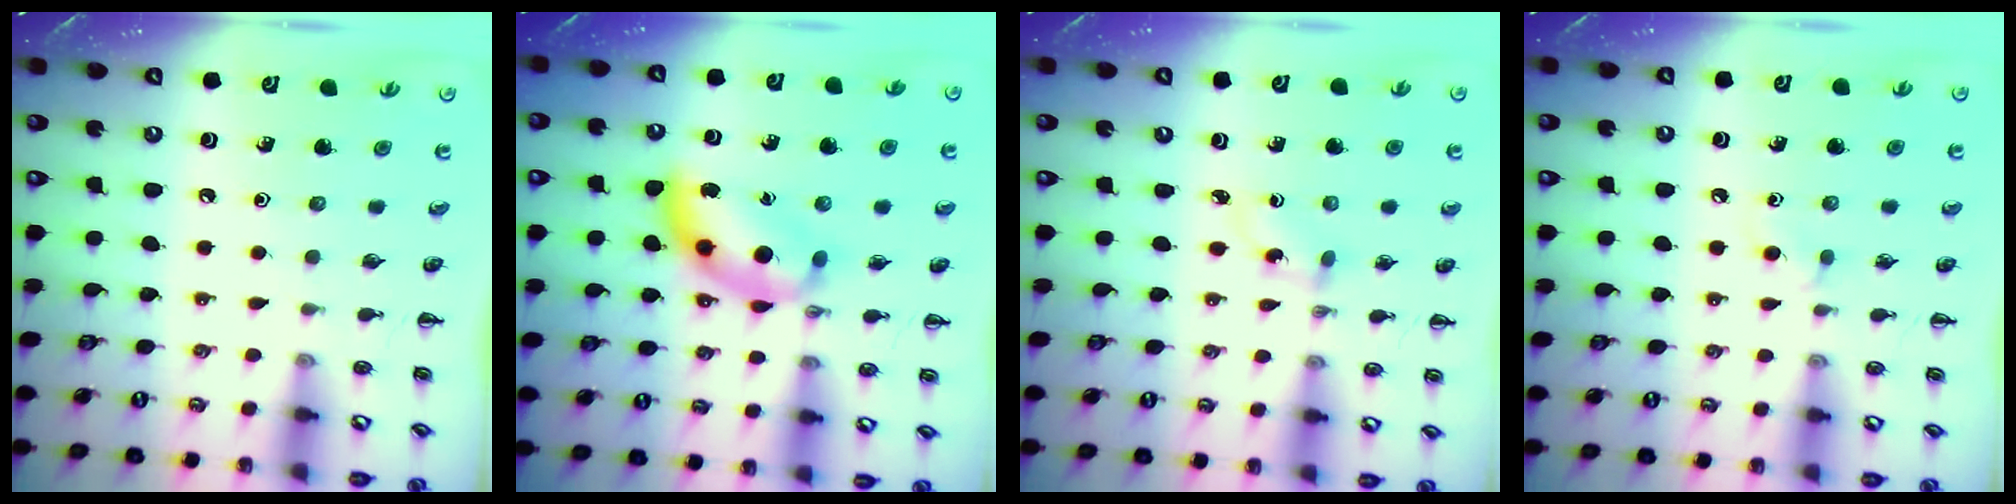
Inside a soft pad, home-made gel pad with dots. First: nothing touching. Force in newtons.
{"total": 10.7, "press": 10.7, "slide": 0.5}
{"total": 1.9, "press": 1.7, "slide": 0.9}
{"total": 2.2, "press": 2.0, "slide": 1.0}